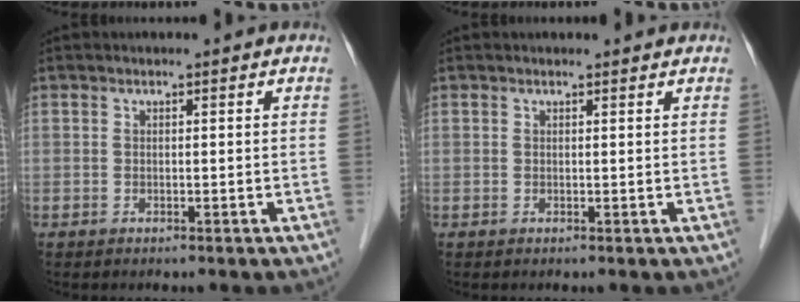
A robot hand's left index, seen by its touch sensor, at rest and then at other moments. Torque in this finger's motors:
{"motor_torque": [0.82, -0.81, -0.02, 0.00]}